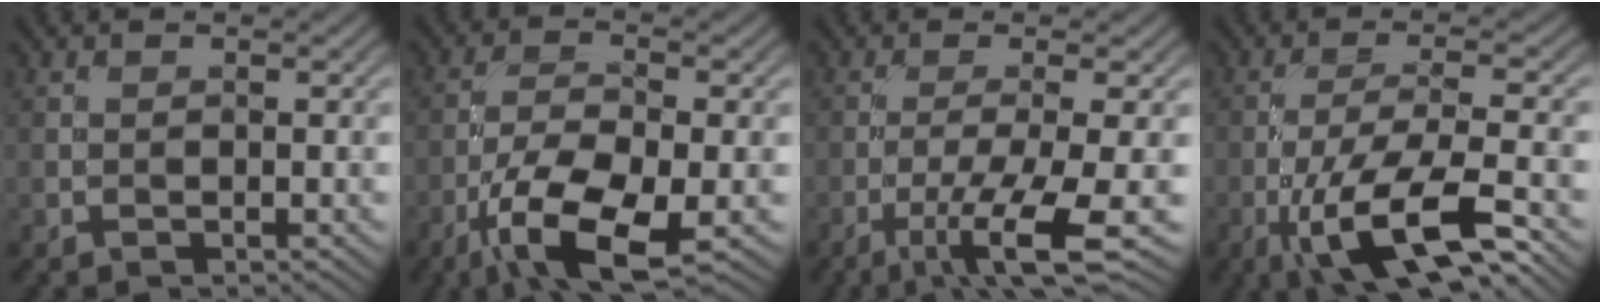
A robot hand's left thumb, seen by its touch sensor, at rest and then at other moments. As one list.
[{"total": 10.1, "force": [-5.0, 3.5, 8.0], "torque": [-0.159, -0.012, -0.099]}, {"total": 7.7, "force": [-3.3, 1.1, 6.9], "torque": [-0.117, 0.003, -0.063]}, {"total": 11.8, "force": [-6.2, 2.9, 9.7], "torque": [-0.182, -0.006, -0.114]}]